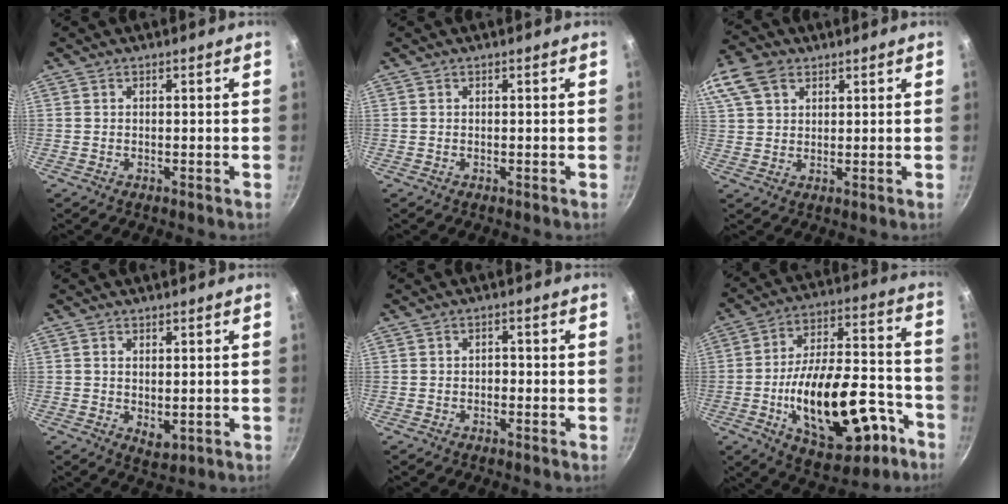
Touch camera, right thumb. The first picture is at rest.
{"total": 0.0}
{"total": 12.3, "force": [6.2, 8.4, 6.4], "torque": [-0.141, 0.023, 0.118]}
{"total": 3.2, "force": [0.5, 1.8, 2.5], "torque": [-0.038, -0.008, 0.011]}
{"total": 1.1, "force": [-0.5, 0.8, 0.6], "torque": [-0.005, 0.007, -0.008]}
{"total": 24.9, "force": [-9.1, 12.3, 19.7], "torque": [-0.280, 0.068, -0.117]}